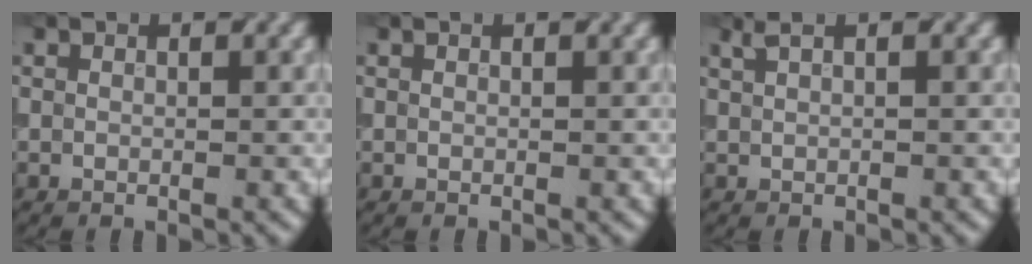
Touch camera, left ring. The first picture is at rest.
{"total": 0.0}
{"total": 1.2, "force": [0.8, 0.3, 0.7], "torque": [-0.016, 0.009, 0.021]}